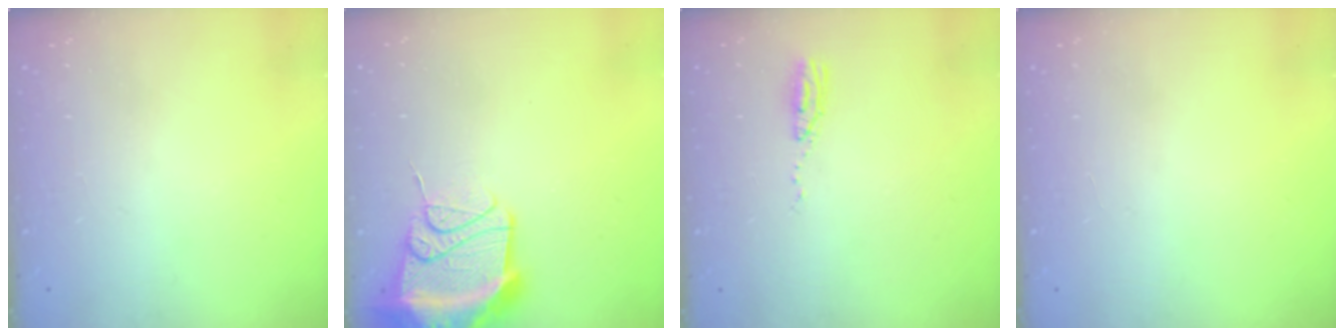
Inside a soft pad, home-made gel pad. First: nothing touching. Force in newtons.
{"total": 23.5, "press": 19.0, "slide": 13.9}
{"total": 4.4, "press": 4.1, "slide": 1.6}
{"total": 0.0}